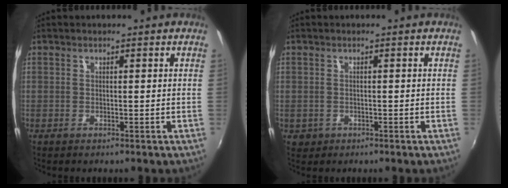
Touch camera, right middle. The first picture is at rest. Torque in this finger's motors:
{"motor_torque": [-0.57, -0.27, -0.01, -0.01]}